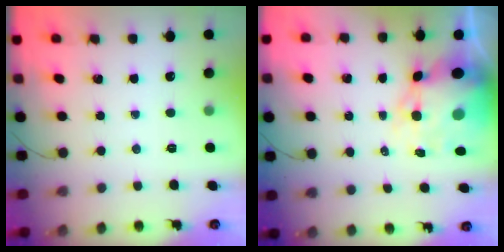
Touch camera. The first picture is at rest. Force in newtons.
{"total": 12.2, "press": 11.8, "slide": 3.1}